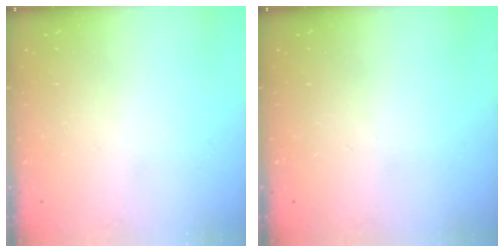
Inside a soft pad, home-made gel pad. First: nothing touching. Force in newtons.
{"total": 0.0}